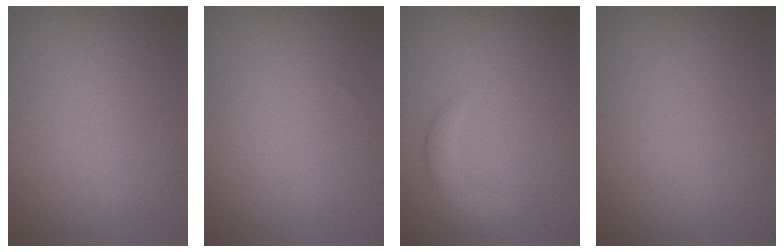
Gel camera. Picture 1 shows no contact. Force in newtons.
{"total": 0.0}
{"total": 2.7, "press": 2.7, "slide": 0.2}
{"total": 0.0}